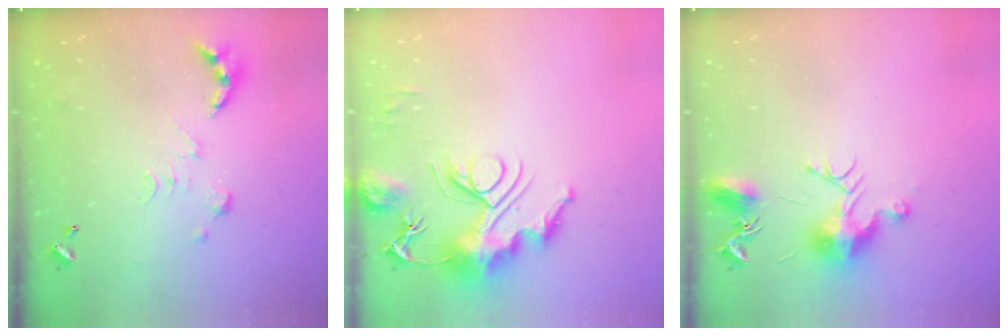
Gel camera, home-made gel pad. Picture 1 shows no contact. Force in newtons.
{"total": 13.8, "press": 13.7, "slide": 0.8}
{"total": 9.6, "press": 9.6, "slide": 0.4}